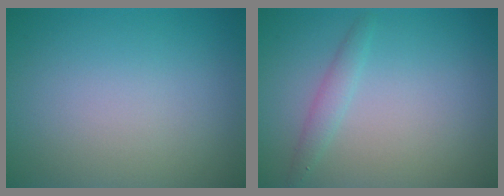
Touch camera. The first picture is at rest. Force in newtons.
{"total": 1.4, "press": 1.4, "slide": 0.1}